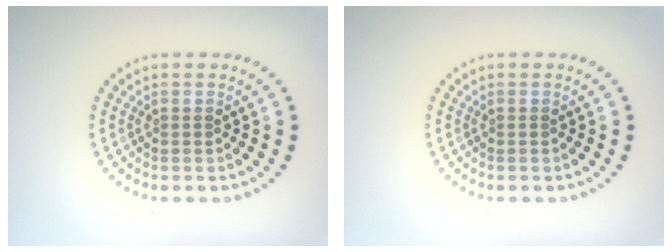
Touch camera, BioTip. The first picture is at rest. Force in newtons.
{"total": 0.0}